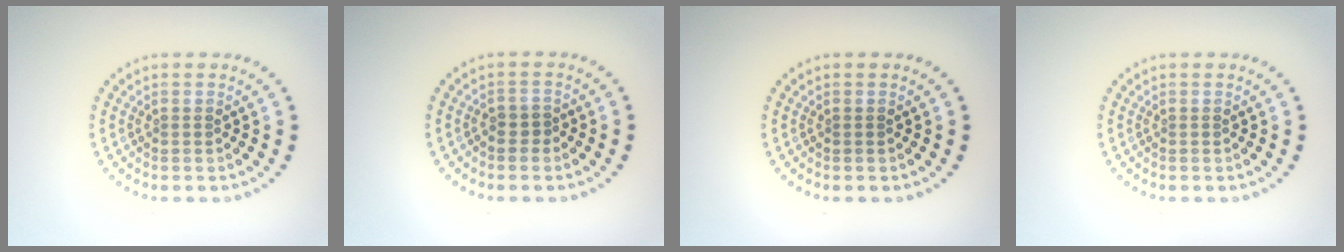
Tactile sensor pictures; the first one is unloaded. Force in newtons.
{"total": 1.0, "press": 0.8, "slide": 0.7}
{"total": 0.0}
{"total": 0.0}